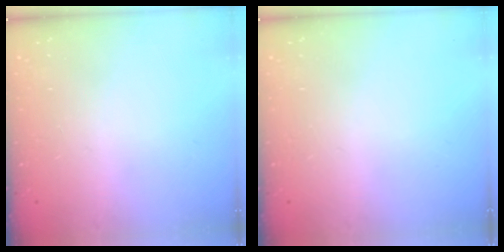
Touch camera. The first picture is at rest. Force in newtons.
{"total": 0.0}